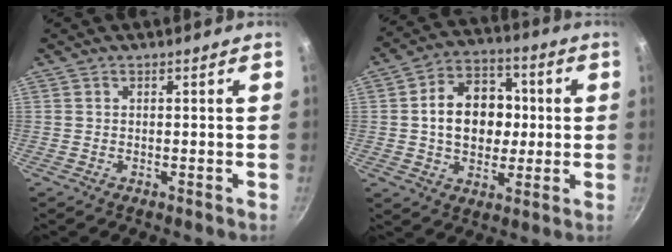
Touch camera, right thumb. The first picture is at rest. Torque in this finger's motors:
{"motor_torque": [0.37, 2.32, 1.39, 0.19, 0.22]}